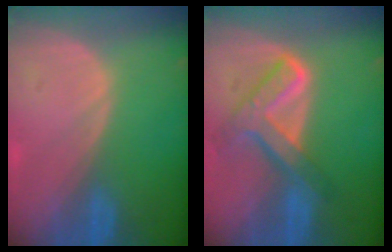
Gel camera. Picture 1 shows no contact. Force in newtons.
{"total": 7.9, "press": 6.7, "slide": 4.1}